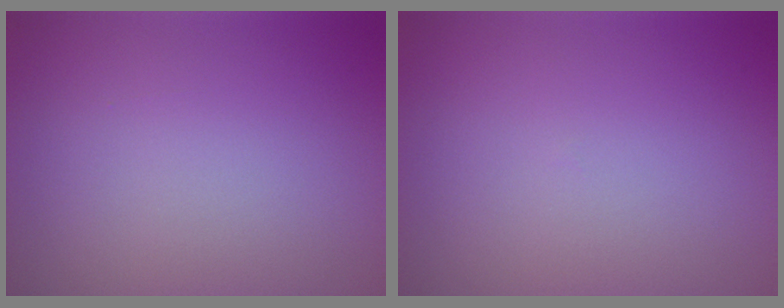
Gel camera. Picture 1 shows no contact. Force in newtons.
{"total": 0.0}